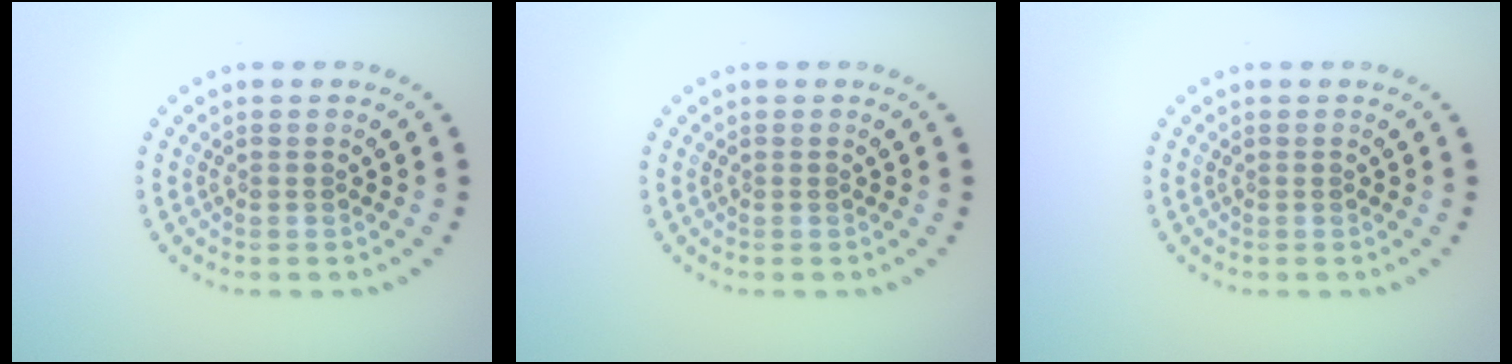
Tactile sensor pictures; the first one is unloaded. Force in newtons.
{"total": 0.0}
{"total": 0.0}